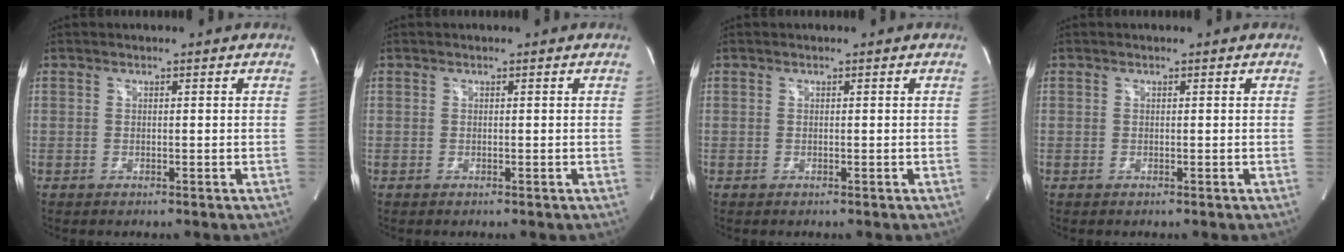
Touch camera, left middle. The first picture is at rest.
{"total": 0.0}
{"total": 0.0}
{"total": 0.0}